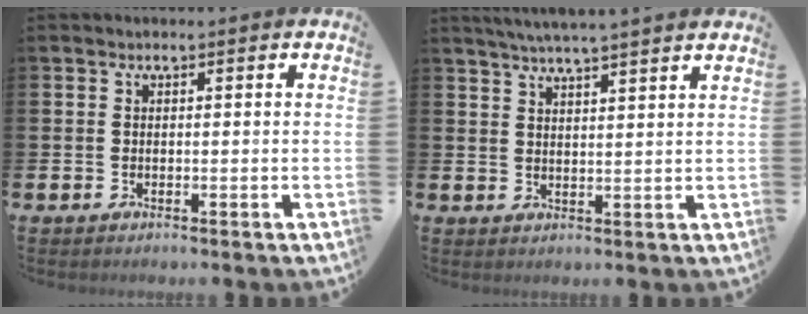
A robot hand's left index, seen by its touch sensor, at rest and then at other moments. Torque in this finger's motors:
{"motor_torque": [0.28, -1.86, 0.07, 0.08]}